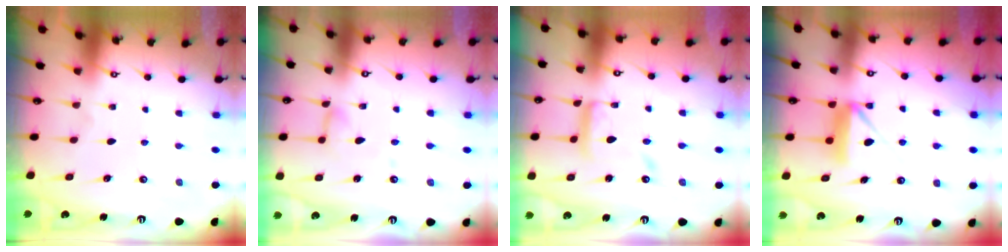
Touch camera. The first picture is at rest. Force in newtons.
{"total": 5.0, "press": 5.0, "slide": 0.3}
{"total": 11.5, "press": 11.5, "slide": 1.0}
{"total": 8.7, "press": 8.7, "slide": 0.7}